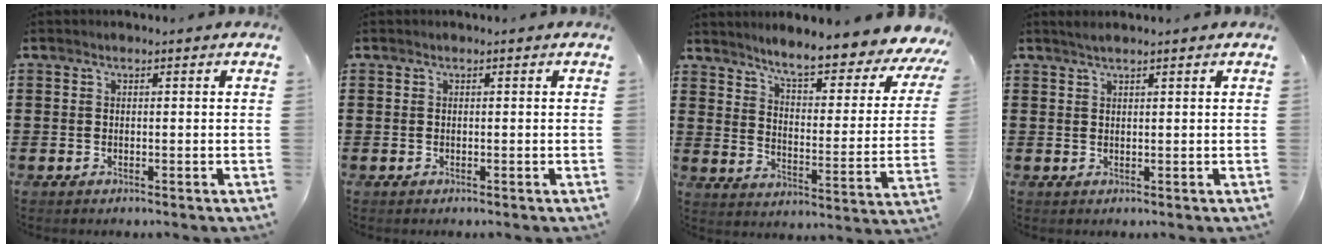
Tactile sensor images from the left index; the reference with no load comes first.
{"total": 0.0}
{"total": 6.9, "force": [5.9, -0.2, 3.6], "torque": [-0.086, -0.046, 0.093]}
{"total": 1.4, "force": [1.1, 0.0, 0.8], "torque": [-0.016, 0.002, 0.021]}